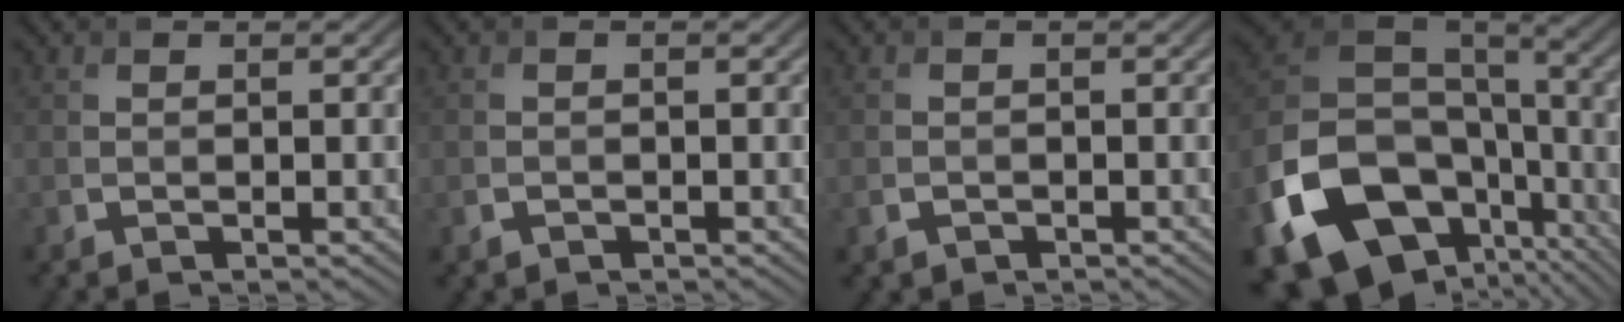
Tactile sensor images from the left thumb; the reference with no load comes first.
{"total": 0.9, "force": [-0.5, 0.7, 0.2], "torque": [-0.003, -0.004, -0.011]}
{"total": 1.2, "force": [-0.7, 1.0, 0.3], "torque": [-0.006, -0.004, -0.015]}
{"total": 21.3, "force": [-9.3, 15.2, 11.7], "torque": [-0.287, -0.049, -0.133]}